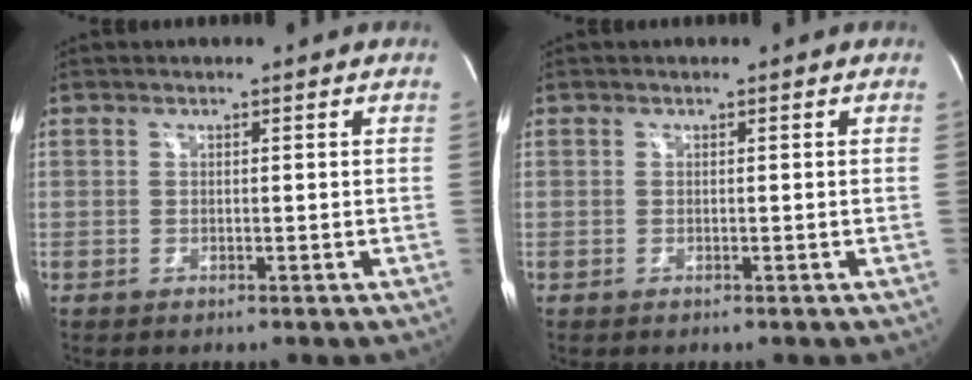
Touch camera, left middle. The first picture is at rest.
{"total": 0.0}